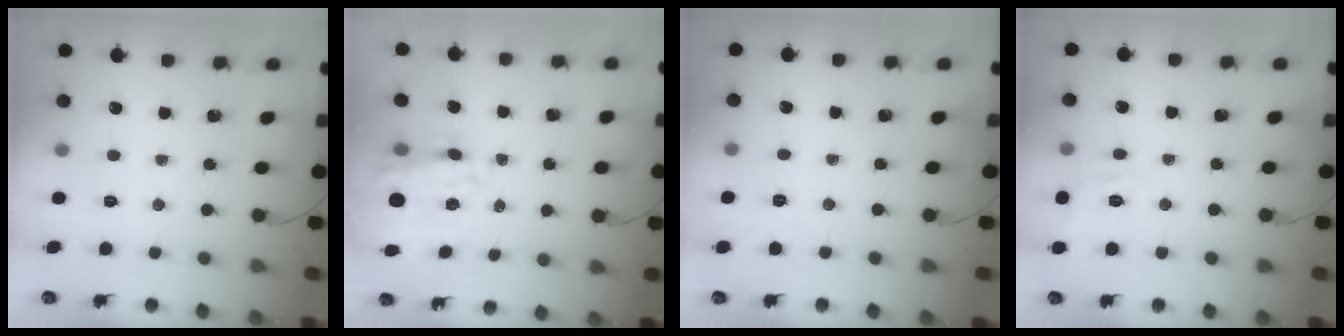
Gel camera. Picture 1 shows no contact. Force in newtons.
{"total": 15.5, "press": 15.2, "slide": 3.3}
{"total": 3.0, "press": 2.3, "slide": 1.9}
{"total": 3.4, "press": 3.1, "slide": 1.4}